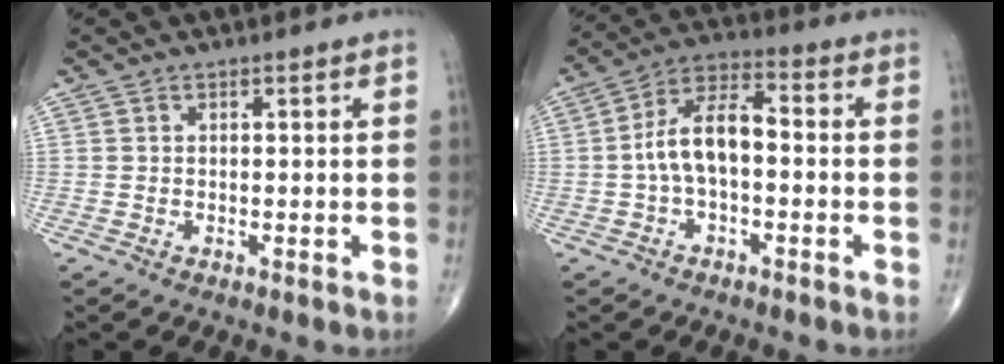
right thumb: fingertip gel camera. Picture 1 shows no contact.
{"total": 9.6, "force": [-1.0, 4.8, 8.2], "torque": [-0.152, 0.040, -0.027]}